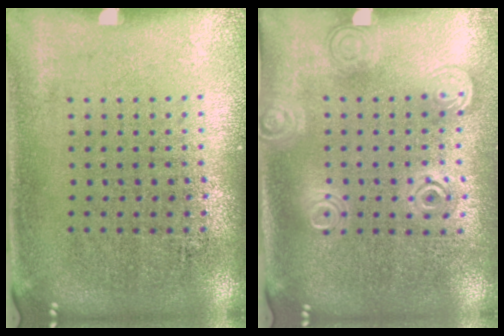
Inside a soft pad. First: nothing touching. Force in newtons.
{"total": 1.5, "press": 1.4, "slide": 0.7}